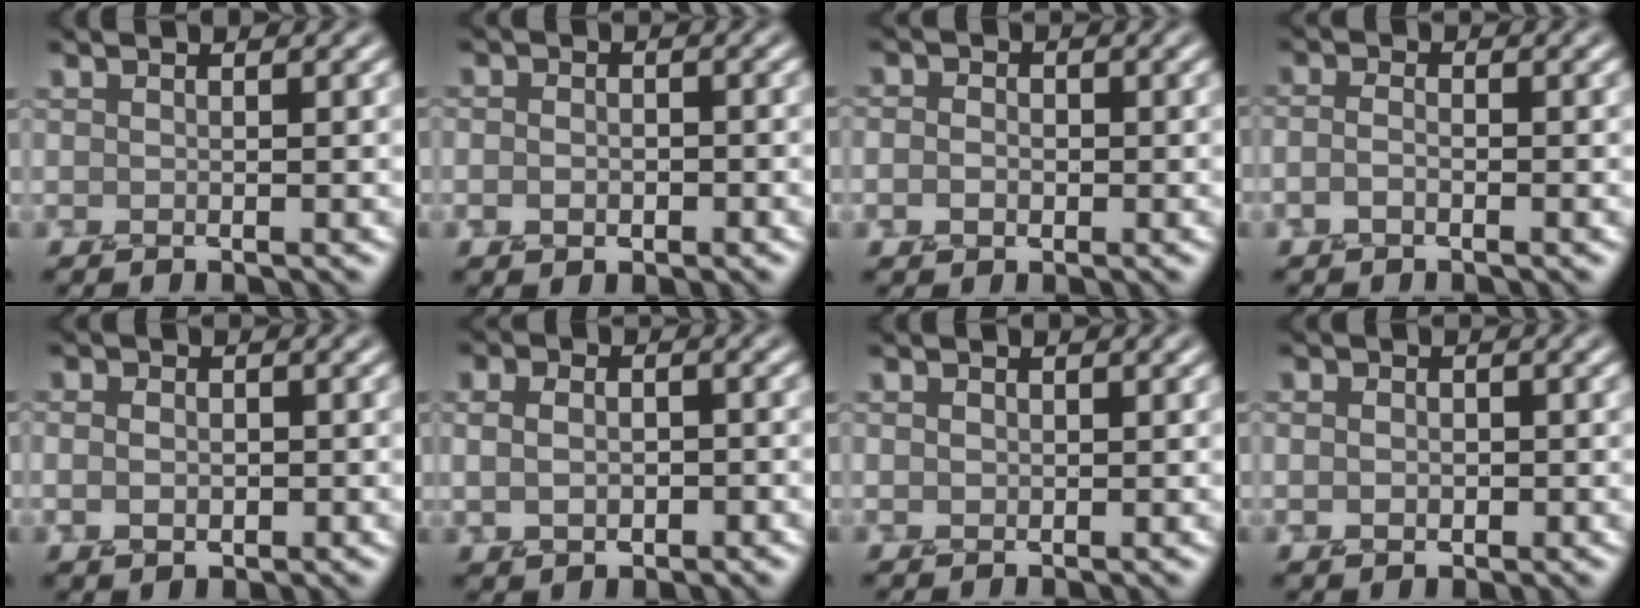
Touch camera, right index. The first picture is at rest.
{"total": 1.9, "force": [-0.3, 1.5, 1.1], "torque": [-0.004, 0.001, -0.008]}
{"total": 1.9, "force": [-0.1, 1.6, 1.0], "torque": [-0.009, 0.003, -0.011]}
{"total": 1.3, "force": [-0.6, 0.7, 1.0], "torque": [-0.018, 0.006, -0.015]}
{"total": 2.4, "force": [-0.1, 1.8, 1.5], "torque": [-0.017, 0.003, -0.002]}
{"total": 4.2, "force": [0.3, 3.1, 2.8], "torque": [-0.030, 0.015, -0.004]}
{"total": 0.9, "force": [0.2, 0.8, 0.3], "torque": [-0.004, 0.004, 0.005]}
{"total": 1.8, "force": [0.0, 1.5, 0.9], "torque": [-0.005, 0.004, -0.003]}